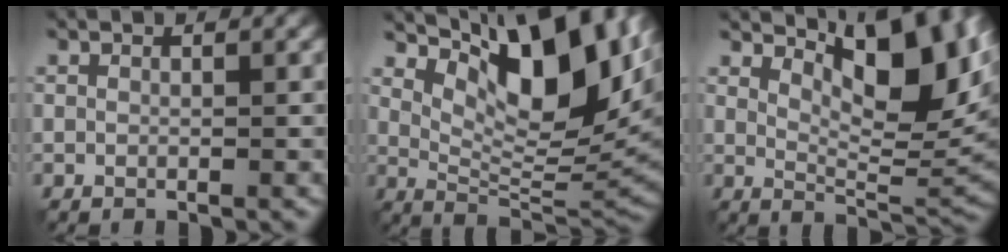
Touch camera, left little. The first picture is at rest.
{"total": 12.8, "force": [5.6, 4.6, 10.5], "torque": [-0.155, 0.006, 0.100]}
{"total": 10.2, "force": [4.4, 3.6, 8.5], "torque": [-0.122, 0.002, 0.077]}